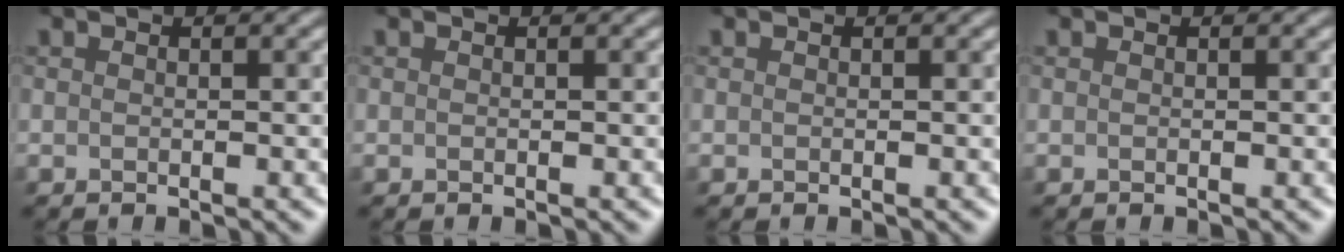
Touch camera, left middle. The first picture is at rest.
{"total": 0.0}
{"total": 0.0}
{"total": 0.0}